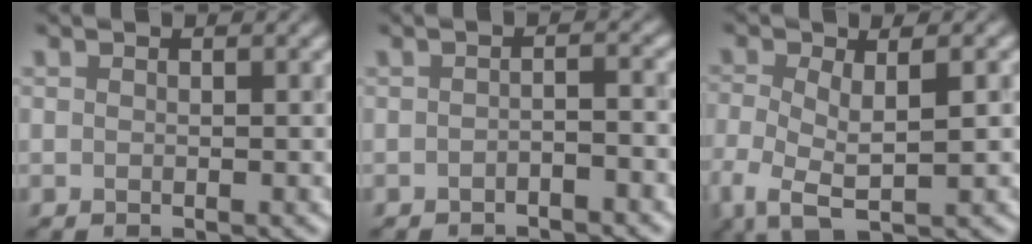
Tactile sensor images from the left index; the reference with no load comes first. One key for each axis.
{"total": 1.4, "fx": -1.0, "fy": 0.3, "fz": 1.0, "tx": -0.017, "ty": 0.002, "tz": -0.021}
{"total": 5.6, "fx": -1.4, "fy": 2.0, "fz": 5.0, "tx": -0.109, "ty": -0.009, "tz": -0.028}